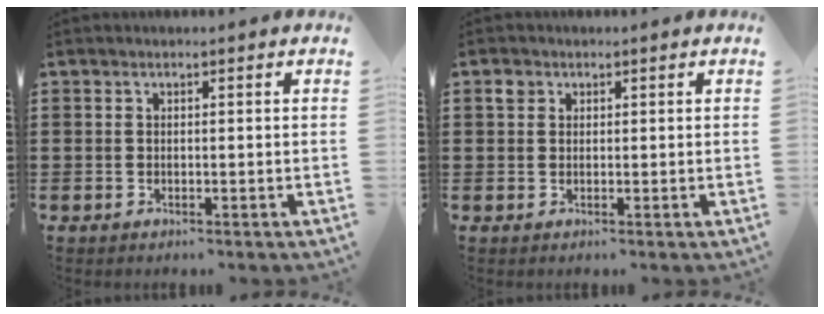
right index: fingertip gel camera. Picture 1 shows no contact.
{"total": 1.4, "force": [0.6, 1.2, 0.5], "torque": [-0.013, 0.006, 0.011]}